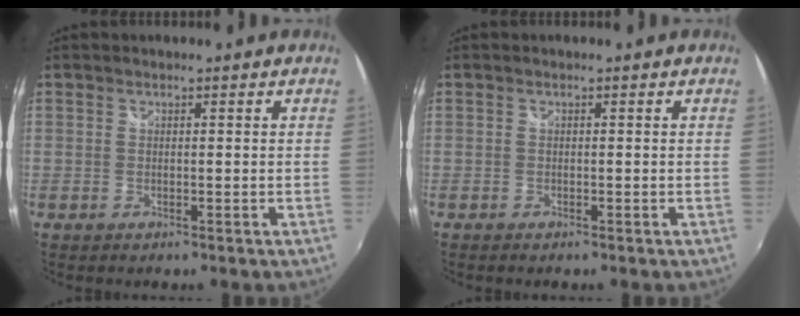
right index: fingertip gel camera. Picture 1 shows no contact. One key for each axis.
{"total": 0.6, "fx": -0.5, "fy": 0.3, "fz": 0.2, "tx": -0.006, "ty": -0.003, "tz": -0.011}